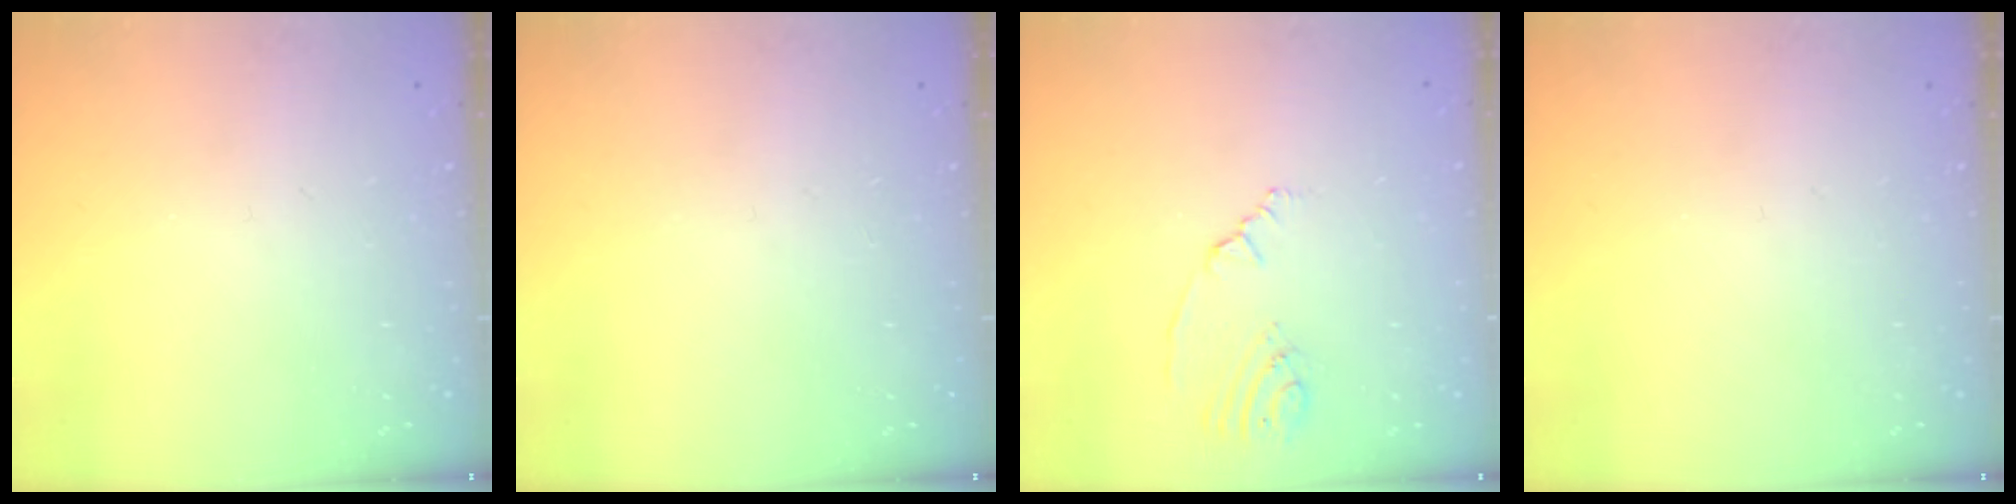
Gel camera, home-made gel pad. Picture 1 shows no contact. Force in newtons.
{"total": 0.0}
{"total": 2.4, "press": 2.0, "slide": 1.3}
{"total": 0.0}